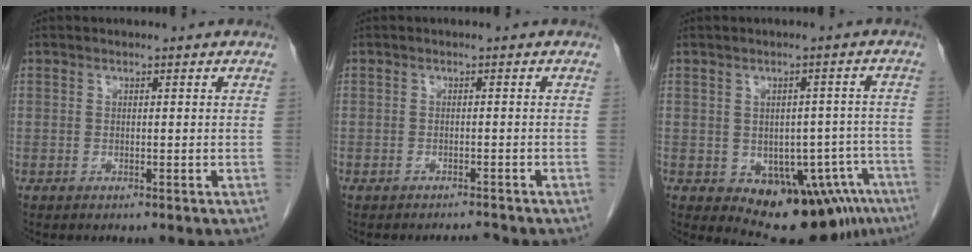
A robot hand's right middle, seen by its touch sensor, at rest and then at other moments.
{"total": 1.4, "force": [-1.4, 0.1, 0.3], "torque": [-0.007, -0.003, -0.017]}
{"total": 12.6, "force": [-7.2, 6.4, 8.2], "torque": [-0.075, 0.018, -0.088]}